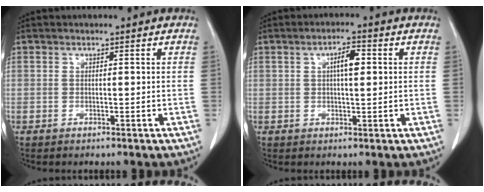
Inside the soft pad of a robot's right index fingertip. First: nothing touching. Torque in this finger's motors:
{"motor_torque": [0.76, -0.06, 0.10, 0.03]}